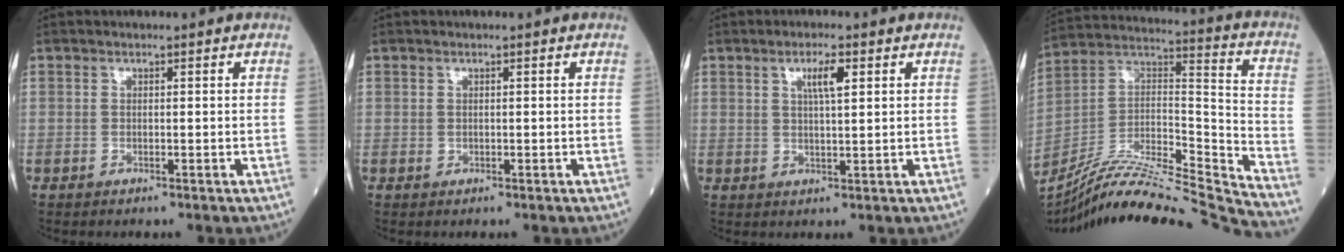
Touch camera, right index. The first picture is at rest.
{"total": 0.0}
{"total": 3.8, "force": [1.6, 0.4, 3.4], "torque": [-0.061, 0.002, 0.027]}
{"total": 26.1, "force": [-24.5, -1.5, 9.0], "torque": [-0.156, -0.005, -0.398]}